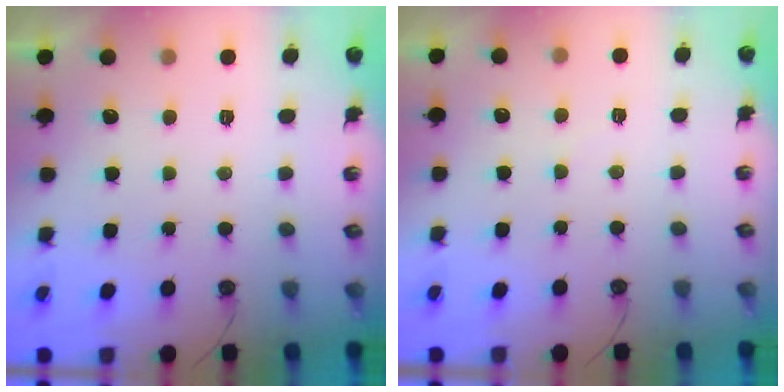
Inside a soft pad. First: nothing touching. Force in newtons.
{"total": 2.0, "press": 2.0, "slide": 0.3}